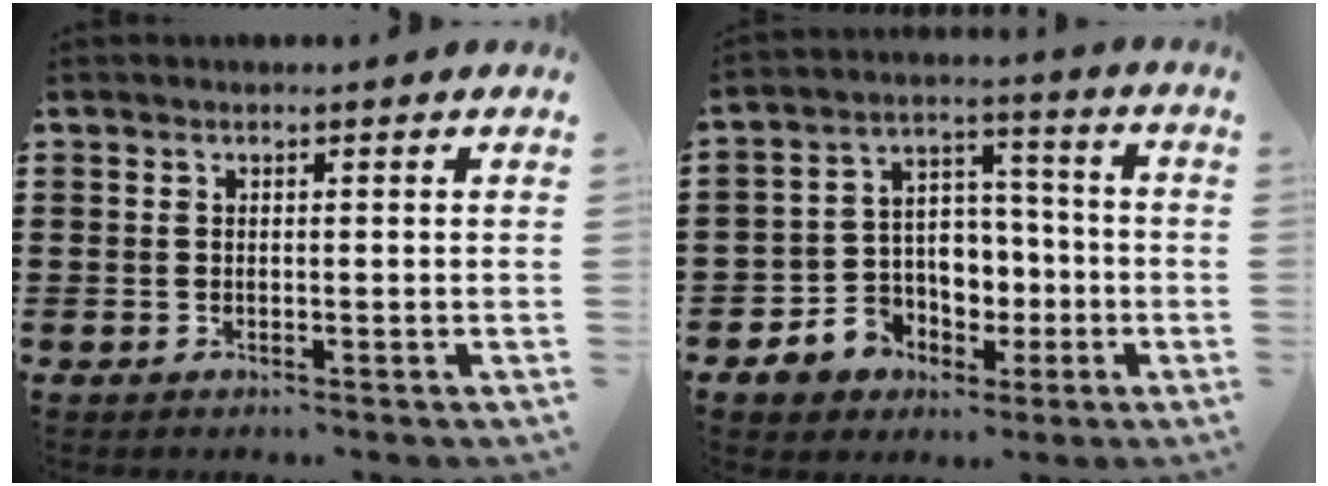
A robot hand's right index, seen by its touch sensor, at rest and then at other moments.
{"total": 7.7, "force": [-2.0, 7.3, 1.6], "torque": [-0.057, 0.012, -0.023]}